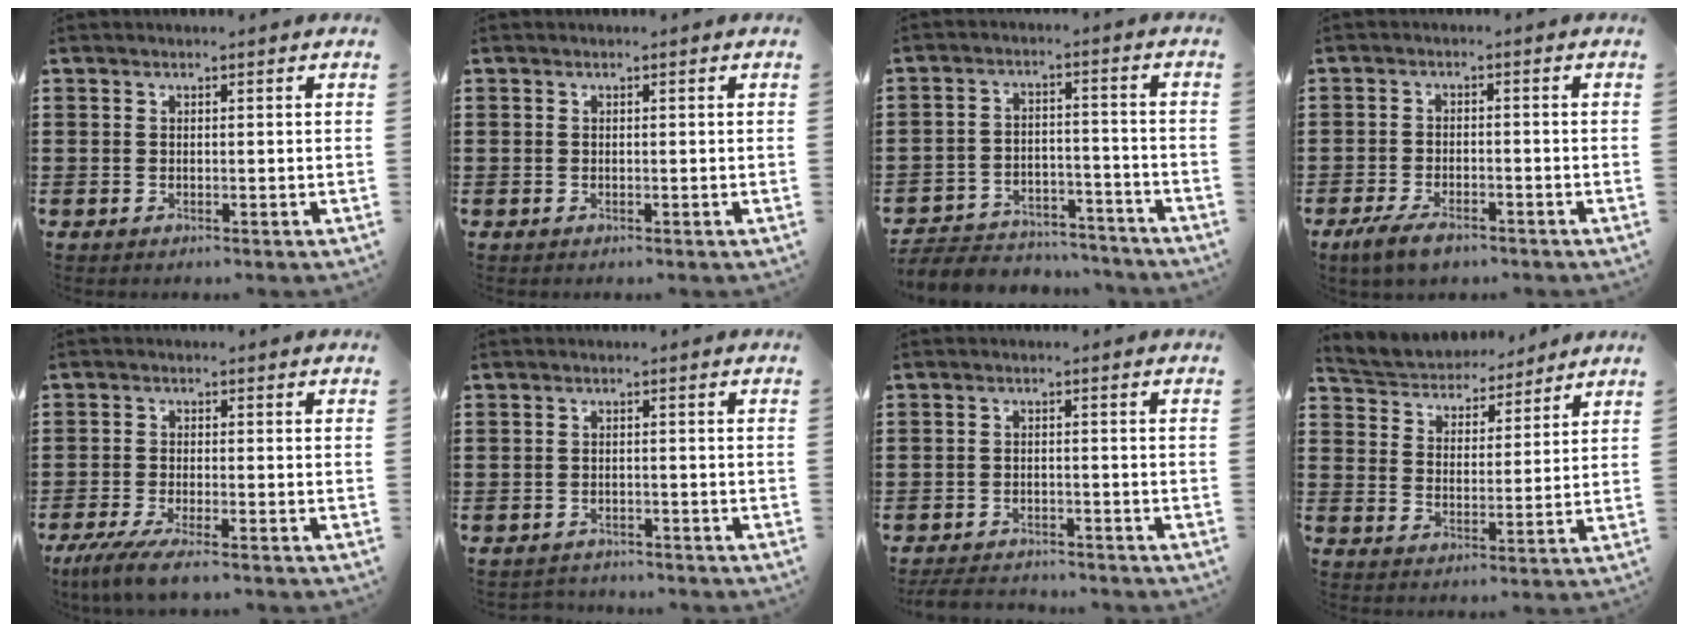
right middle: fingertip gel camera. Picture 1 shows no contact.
{"total": 0.0}
{"total": 5.2, "force": [-5.0, 1.2, 0.5], "torque": [-0.017, 0.010, -0.102]}
{"total": 3.8, "force": [-2.8, 1.4, 2.1], "torque": [-0.050, 0.000, -0.054]}
{"total": 4.3, "force": [-3.5, 0.1, 2.6], "torque": [-0.065, -0.020, -0.068]}
{"total": 1.6, "force": [-1.5, 0.2, -0.1], "torque": [-0.006, -0.002, -0.034]}
{"total": 2.7, "force": [-2.7, 0.3, 0.2], "torque": [-0.008, -0.002, -0.055]}
{"total": 4.7, "force": [4.5, 1.4, -0.7], "torque": [-0.017, -0.032, 0.076]}